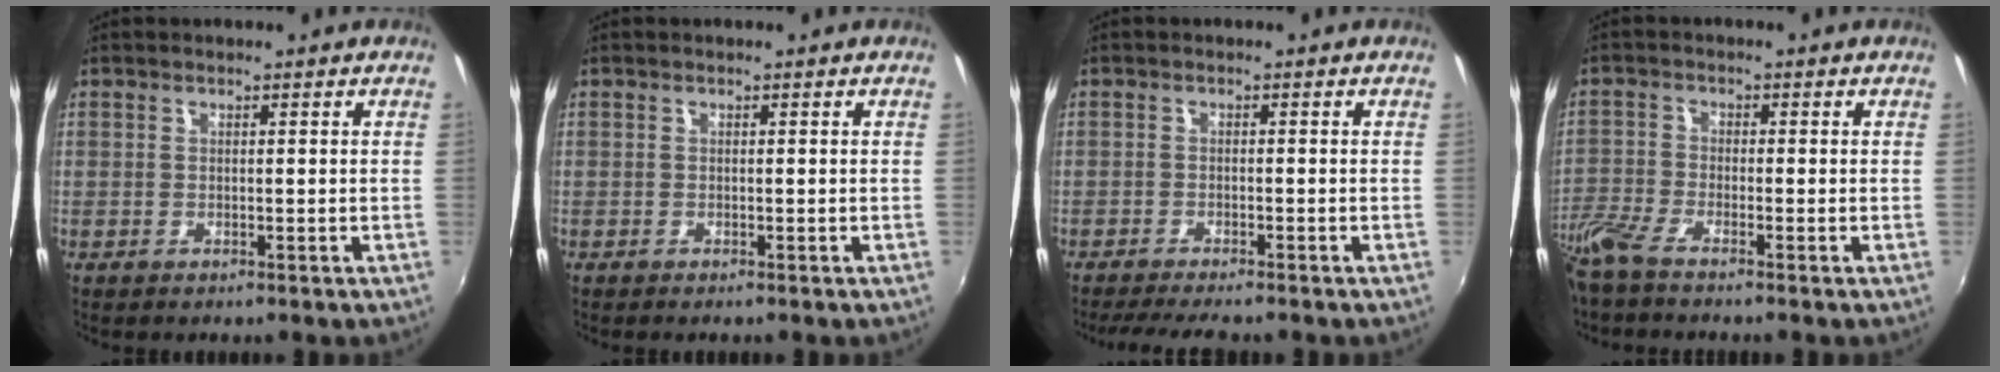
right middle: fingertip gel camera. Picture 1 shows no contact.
{"total": 0.0}
{"total": 6.7, "force": [-5.8, 0.4, 3.3], "torque": [-0.072, -0.020, -0.093]}
{"total": 5.3, "force": [-4.5, 0.3, 2.9], "torque": [-0.077, -0.018, -0.097]}